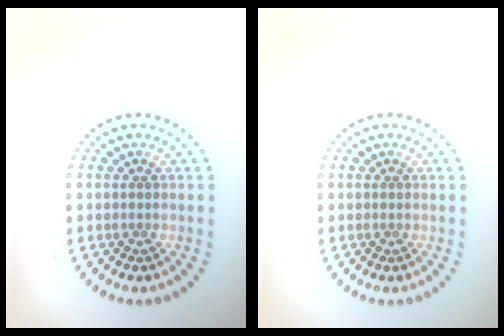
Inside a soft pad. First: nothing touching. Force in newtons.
{"total": 0.0}